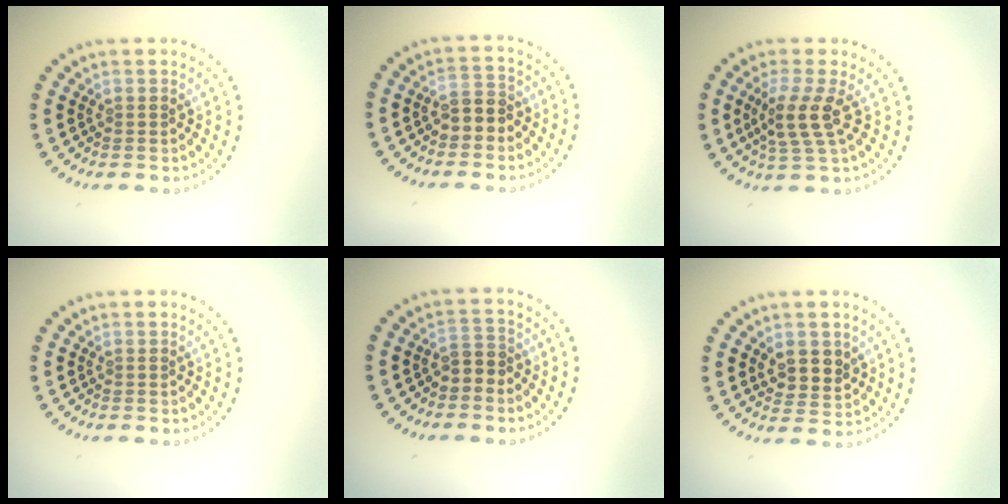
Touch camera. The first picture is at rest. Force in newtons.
{"total": 2.4, "press": 2.4, "slide": 0.7}
{"total": 3.2, "press": 2.8, "slide": 1.6}
{"total": 0.0}
{"total": 1.7, "press": 1.5, "slide": 0.9}
{"total": 2.7, "press": 2.6, "slide": 1.0}